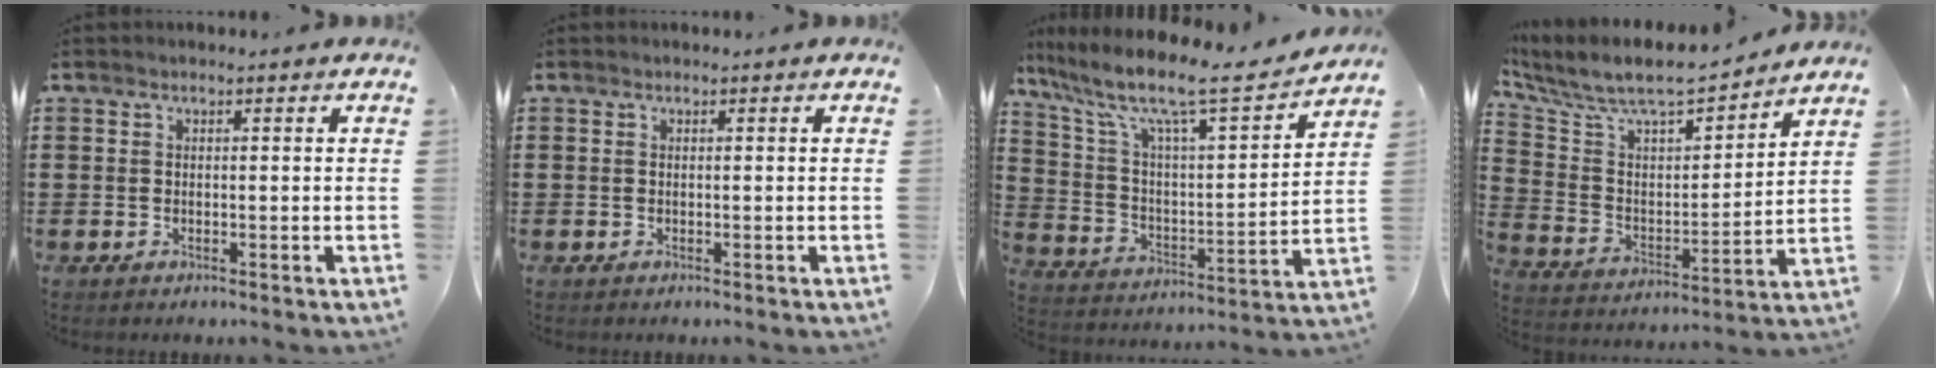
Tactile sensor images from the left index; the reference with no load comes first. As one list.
[{"total": 0.0}, {"total": 9.8, "force": [7.5, 1.4, 6.1], "torque": [-0.150, -0.052, 0.119]}, {"total": 7.9, "force": [7.1, 1.6, 3.0], "torque": [-0.095, -0.054, 0.117]}]